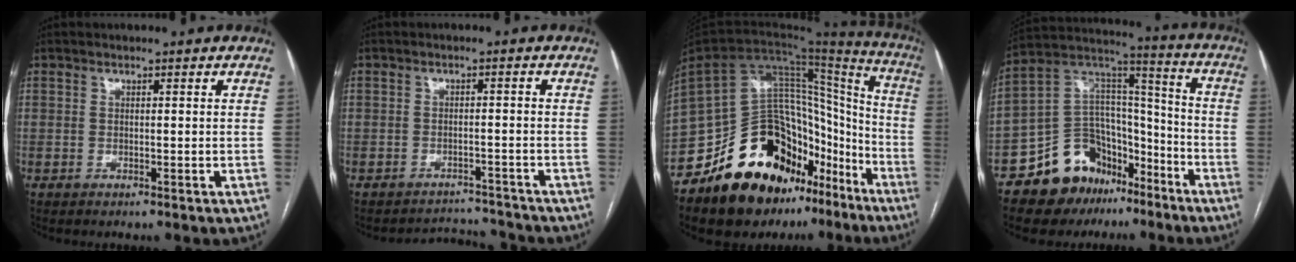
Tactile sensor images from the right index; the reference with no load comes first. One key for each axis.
{"total": 4.9, "fx": -4.7, "fy": 0.5, "fz": -1.6, "tx": 0.025, "ty": 0.018, "tz": -0.065}
{"total": 27.5, "fx": -18.2, "fy": 15.0, "fz": 14.2, "tx": -0.194, "ty": 0.057, "tz": -0.271}
{"total": 16.4, "fx": -11.0, "fy": 10.6, "fz": 5.9, "tx": -0.090, "ty": 0.087, "tz": -0.184}